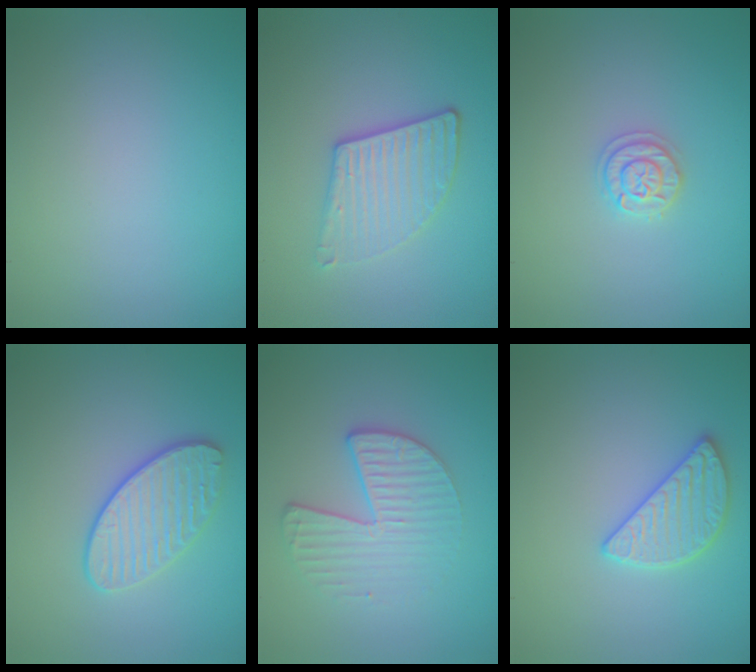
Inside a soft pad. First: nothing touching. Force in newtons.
{"total": 3.6, "press": 3.1, "slide": 1.8}
{"total": 1.9, "press": 1.8, "slide": 0.3}
{"total": 3.5, "press": 3.3, "slide": 1.3}
{"total": 3.3, "press": 2.9, "slide": 1.6}
{"total": 2.8, "press": 2.8, "slide": 0.1}